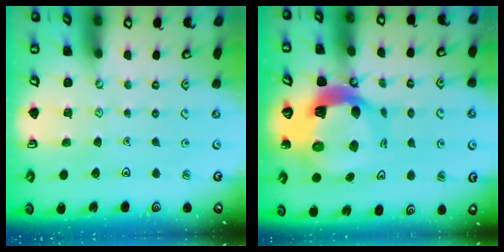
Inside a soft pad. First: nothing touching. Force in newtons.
{"total": 14.2, "press": 14.1, "slide": 1.9}